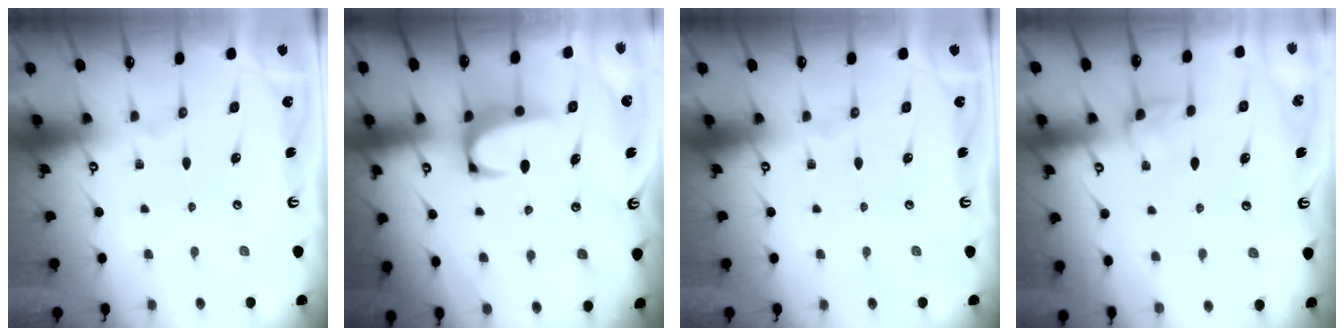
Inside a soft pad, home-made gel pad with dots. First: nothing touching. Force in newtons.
{"total": 2.1, "press": 1.9, "slide": 0.9}
{"total": 0.0}
{"total": 0.9, "press": 0.8, "slide": 0.4}